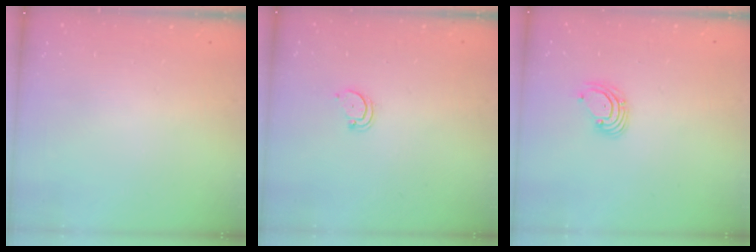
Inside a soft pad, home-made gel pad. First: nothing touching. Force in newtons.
{"total": 3.5, "press": 3.4, "slide": 0.3}
{"total": 2.6, "press": 2.6, "slide": 0.1}